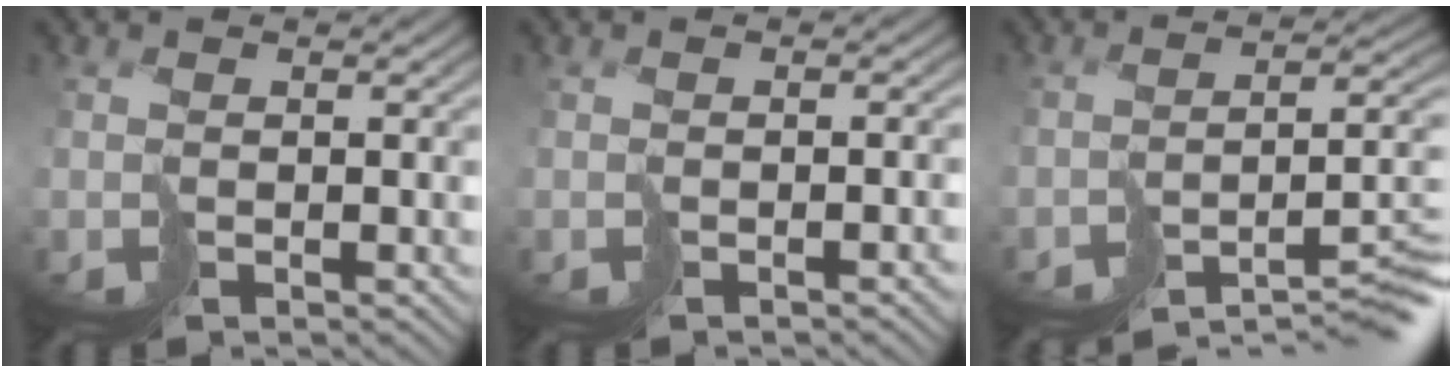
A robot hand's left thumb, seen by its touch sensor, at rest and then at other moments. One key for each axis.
{"total": 2.3, "fx": -1.6, "fy": 0.9, "fz": 1.3, "tx": -0.009, "ty": -0.001, "tz": -0.026}
{"total": 8.6, "fx": -6.6, "fy": 2.1, "fz": 5.0, "tx": -0.083, "ty": -0.017, "tz": -0.089}